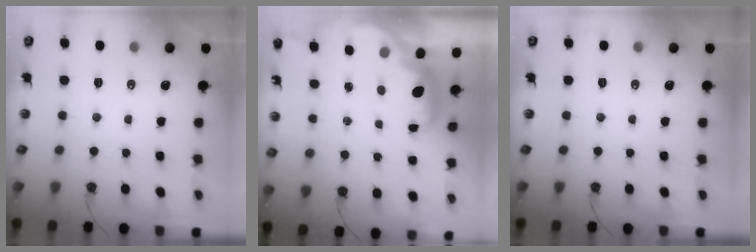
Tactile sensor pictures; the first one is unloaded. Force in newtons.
{"total": 2.7, "press": 2.7, "slide": 0.7}
{"total": 0.0}